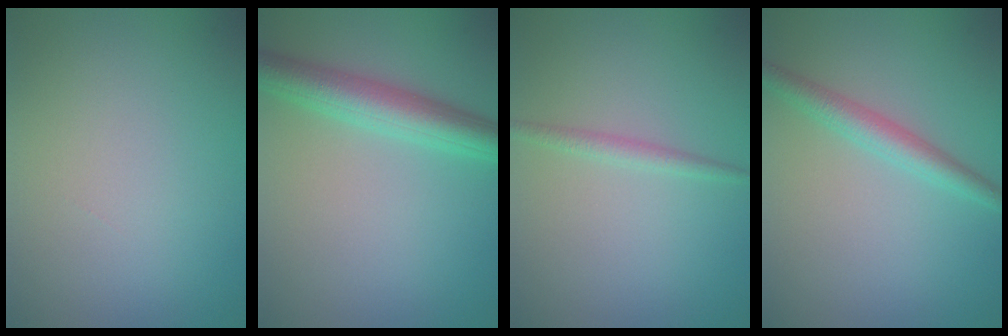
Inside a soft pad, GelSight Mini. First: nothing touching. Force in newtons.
{"total": 4.7, "press": 4.7, "slide": 0.1}
{"total": 1.3, "press": 1.3, "slide": 0.1}
{"total": 2.7, "press": 2.7, "slide": 0.1}